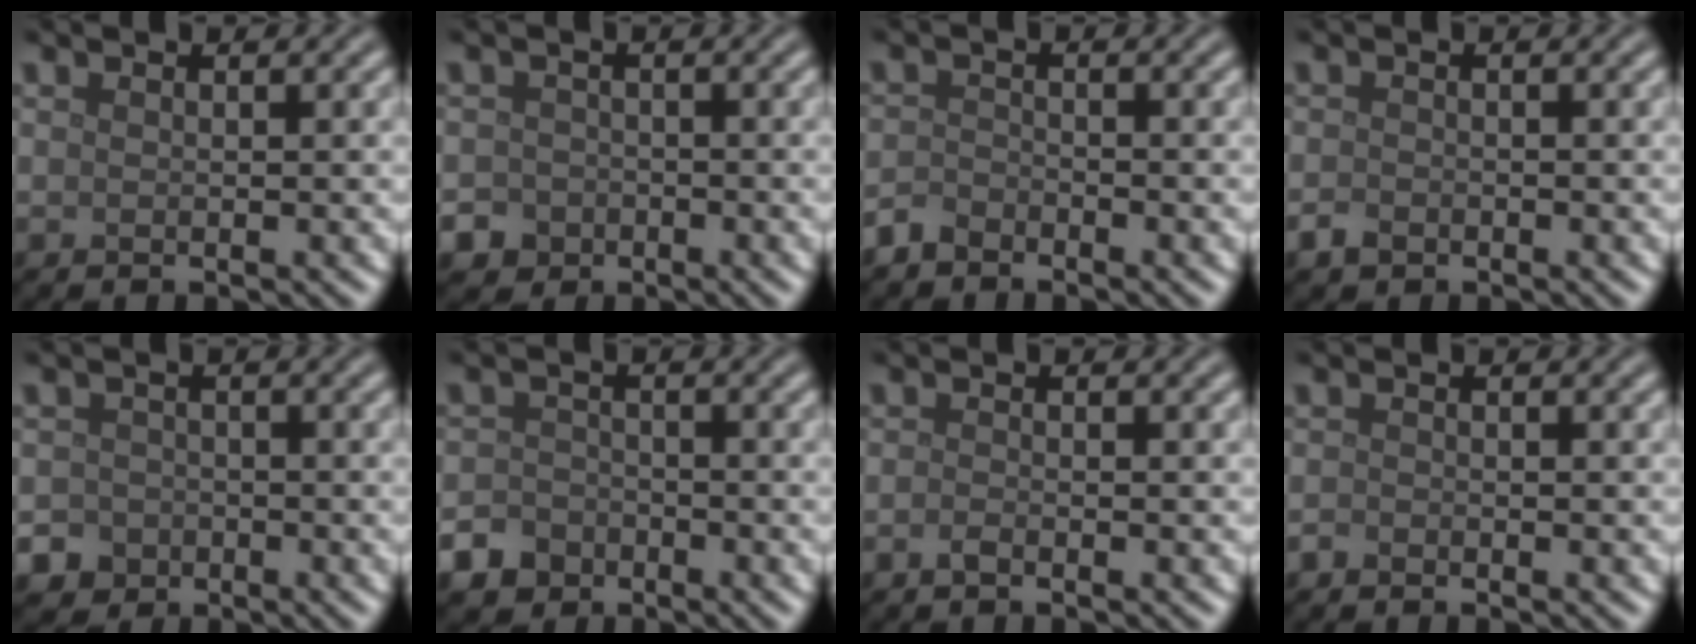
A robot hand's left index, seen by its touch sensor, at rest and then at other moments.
{"total": 3.1, "force": [-1.7, 2.6, 0.3], "torque": [0.019, -0.002, -0.033]}
{"total": 1.6, "force": [-1.5, 0.7, 0.2], "torque": [-0.002, 0.004, -0.034]}
{"total": 1.2, "force": [-0.7, 0.8, 0.4], "torque": [-0.007, -0.001, -0.016]}
{"total": 3.5, "force": [-2.0, 2.9, 0.3], "torque": [0.022, -0.004, -0.037]}
{"total": 4.2, "force": [-2.8, 3.0, 0.8], "torque": [0.002, -0.006, -0.052]}
{"total": 0.8, "force": [-0.6, 0.2, 0.5], "torque": [-0.011, 0.000, -0.012]}
{"total": 0.6, "force": [-0.6, 0.2, 0.1], "torque": [0.000, -0.003, -0.012]}